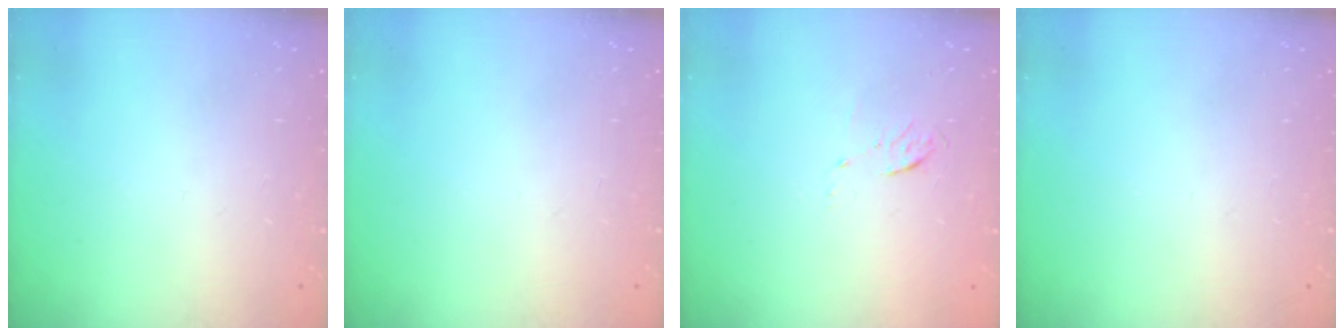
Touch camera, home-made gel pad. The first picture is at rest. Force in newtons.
{"total": 0.0}
{"total": 4.0, "press": 3.7, "slide": 1.3}
{"total": 0.0}